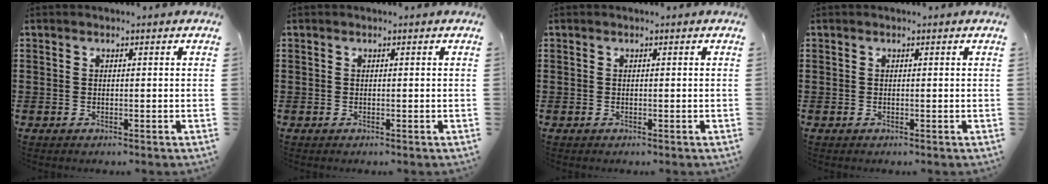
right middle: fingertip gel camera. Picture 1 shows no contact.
{"total": 0.0}
{"total": 0.0}
{"total": 0.0}